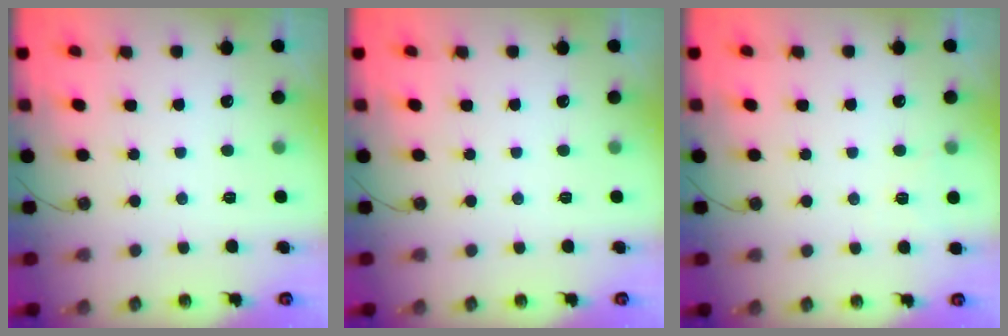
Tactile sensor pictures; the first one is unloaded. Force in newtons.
{"total": 0.0}
{"total": 3.2, "press": 2.7, "slide": 1.6}